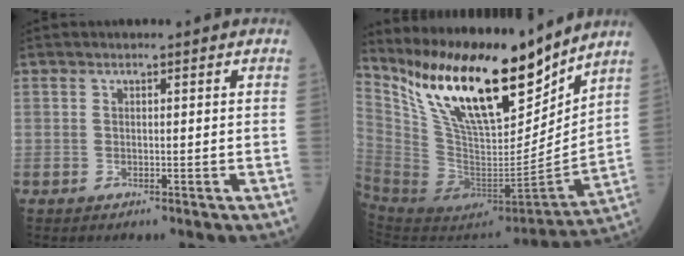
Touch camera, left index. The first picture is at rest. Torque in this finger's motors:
{"motor_torque": [1.13, -1.01, 1.05, 0.21]}